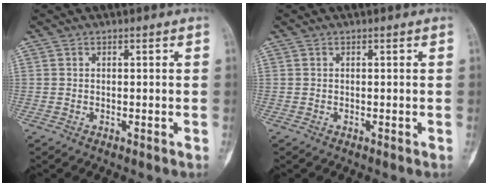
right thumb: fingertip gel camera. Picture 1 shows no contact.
{"total": 0.0}